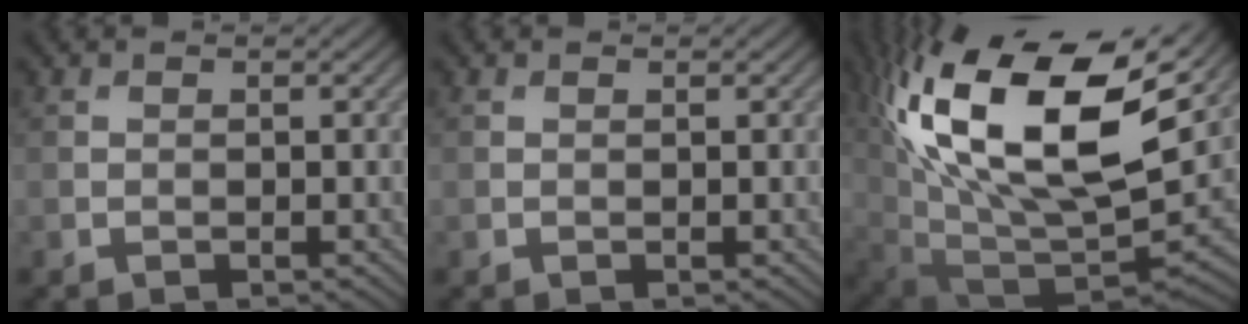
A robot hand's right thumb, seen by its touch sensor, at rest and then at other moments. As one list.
[{"total": 0.0}, {"total": 20.2, "force": [7.8, 10.2, 15.6], "torque": [-0.332, 0.017, 0.146]}]